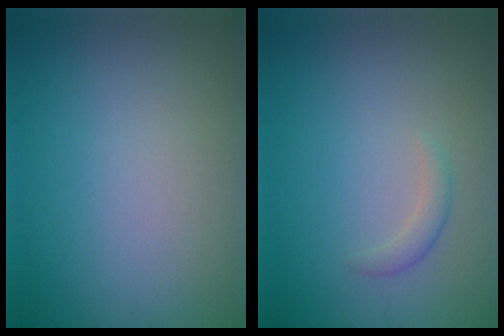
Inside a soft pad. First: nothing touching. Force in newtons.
{"total": 1.1, "press": 1.1, "slide": 0.1}